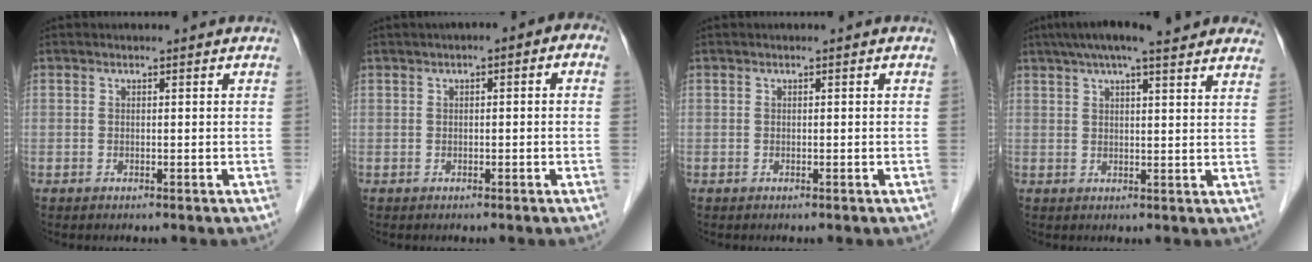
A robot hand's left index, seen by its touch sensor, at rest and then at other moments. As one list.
[{"total": 3.5, "force": [0.8, 1.1, 3.2], "torque": [-0.036, 0.024, 0.005]}, {"total": 0.0}, {"total": 15.9, "force": [12.8, 2.1, 9.3], "torque": [-0.140, 0.049, 0.167]}]